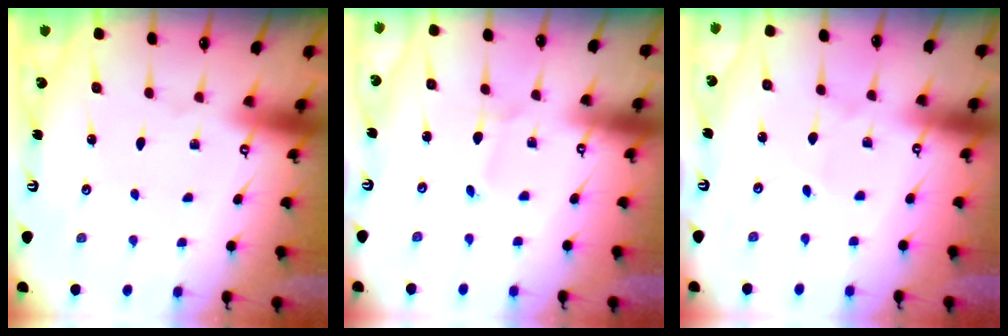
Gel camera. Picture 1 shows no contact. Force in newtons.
{"total": 2.0, "press": 2.0, "slide": 0.1}
{"total": 1.4, "press": 1.3, "slide": 0.1}